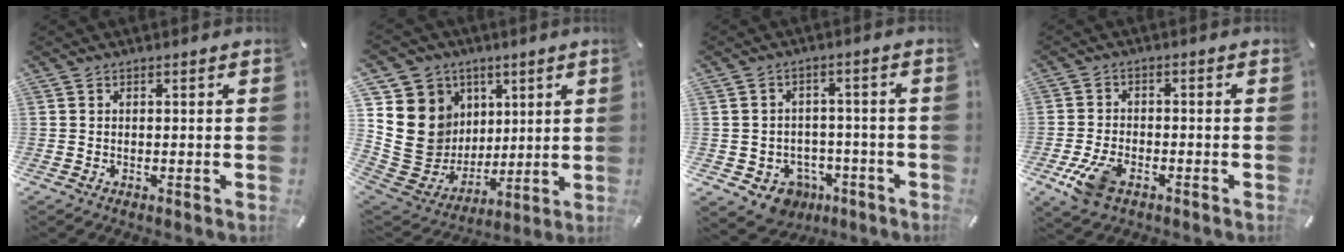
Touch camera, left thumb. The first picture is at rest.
{"total": 15.8, "force": [2.6, 15.2, 3.5], "torque": [-0.050, -0.036, 0.079]}
{"total": 6.9, "force": [-3.5, 5.7, 1.8], "torque": [-0.027, 0.025, -0.060]}
{"total": 7.8, "force": [-3.8, 4.3, 5.2], "torque": [-0.117, 0.008, -0.069]}